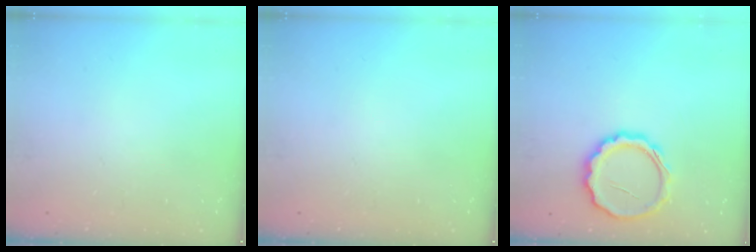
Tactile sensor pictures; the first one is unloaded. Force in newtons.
{"total": 0.0}
{"total": 10.6, "press": 10.6, "slide": 0.7}